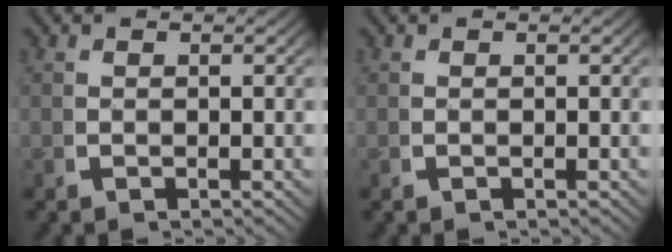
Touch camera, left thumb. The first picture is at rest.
{"total": 0.0}